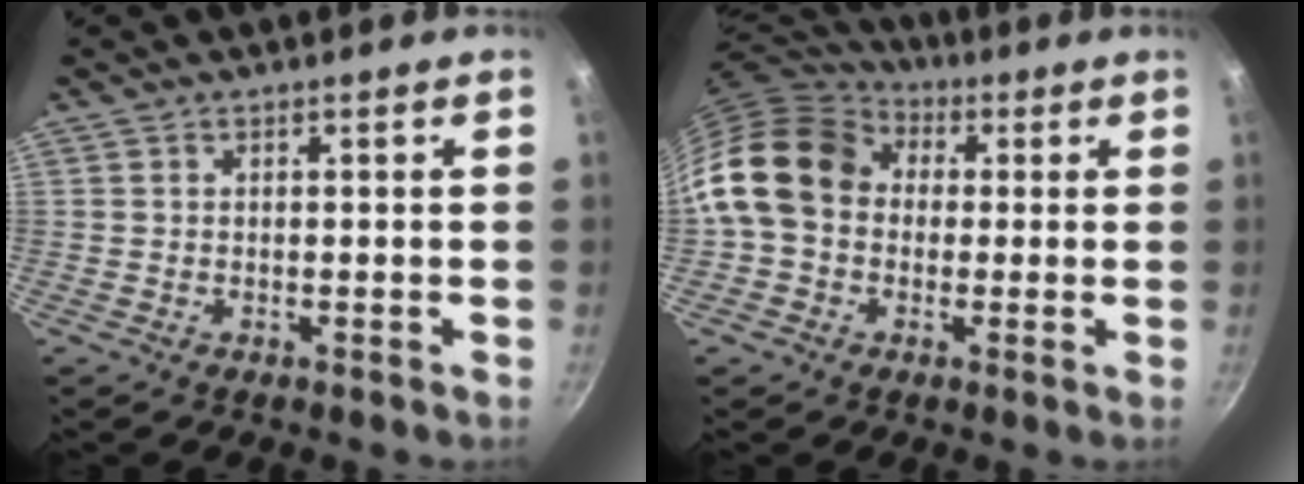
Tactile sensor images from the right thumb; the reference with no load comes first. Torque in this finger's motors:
{"motor_torque": [1.81, 3.19, 1.15, -1.00, 0.34]}